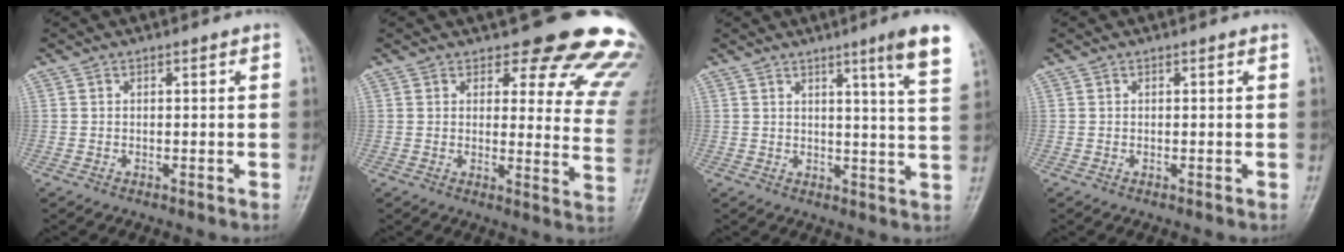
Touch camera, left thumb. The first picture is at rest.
{"total": 18.9, "force": [16.6, 5.9, 6.7], "torque": [-0.022, -0.133, 0.166]}
{"total": 8.6, "force": [5.1, -0.3, 6.9], "torque": [-0.090, -0.033, 0.065]}
{"total": 0.0}